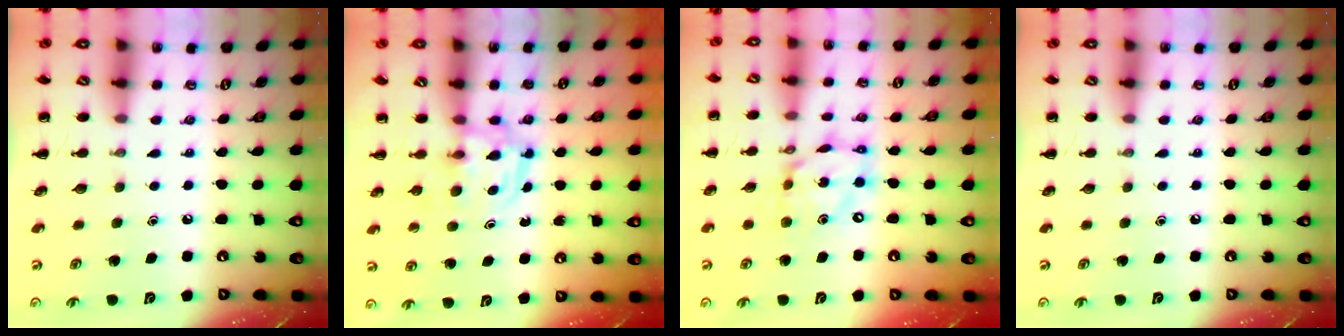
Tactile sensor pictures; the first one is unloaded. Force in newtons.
{"total": 3.8, "press": 3.8, "slide": 0.6}
{"total": 12.0, "press": 11.6, "slide": 3.0}
{"total": 0.0}